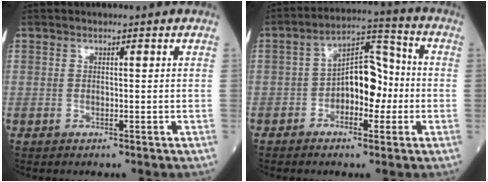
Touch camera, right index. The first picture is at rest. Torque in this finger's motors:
{"motor_torque": [1.23, -0.38, 0.59, 0.13]}